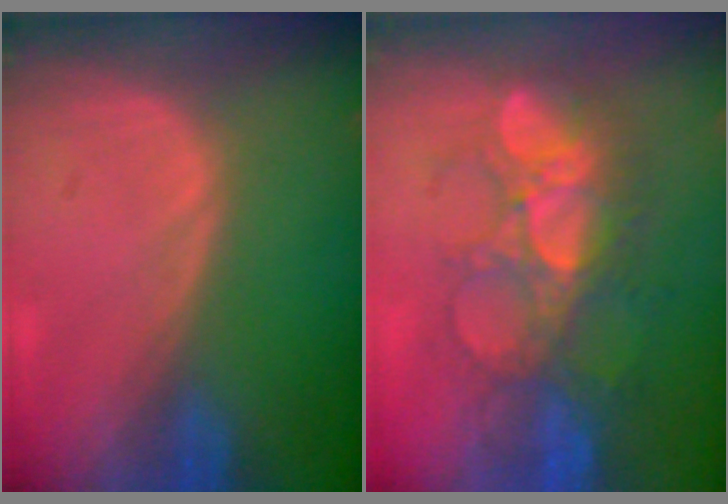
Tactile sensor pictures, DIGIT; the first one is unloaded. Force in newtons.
{"total": 9.1, "press": 8.9, "slide": 1.9}